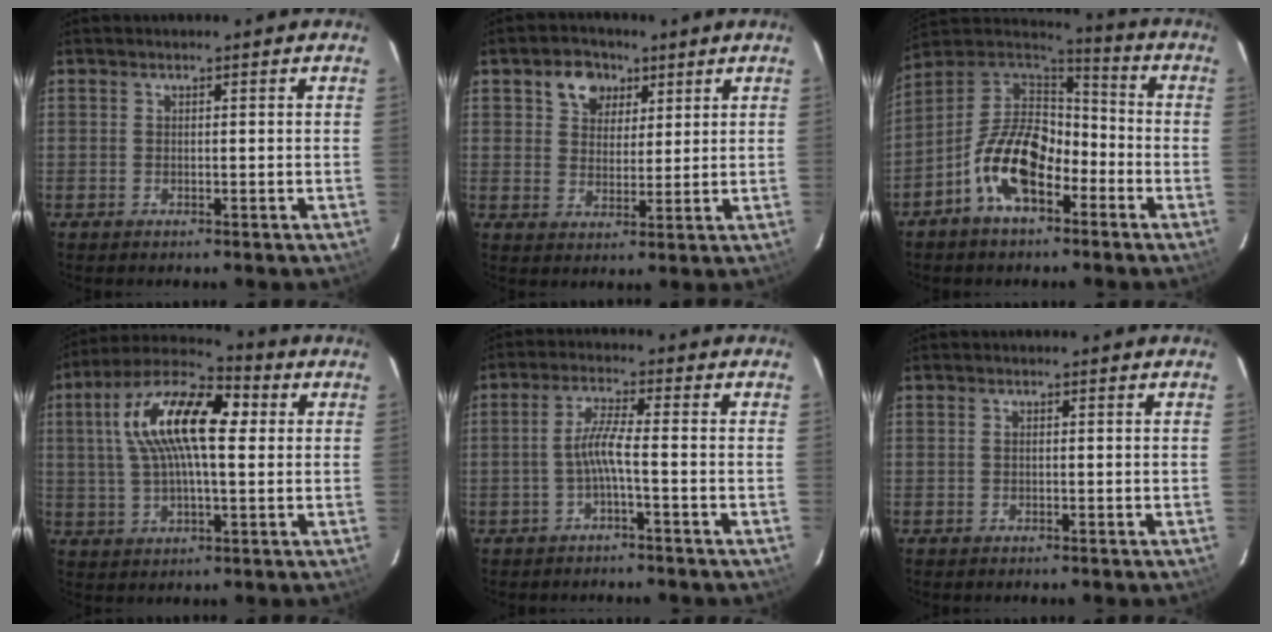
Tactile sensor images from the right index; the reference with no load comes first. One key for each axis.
{"total": 6.7, "fx": 3.4, "fy": 5.1, "fz": 2.7, "tx": -0.045, "ty": 0.017, "tz": 0.060}
{"total": 14.1, "fx": -6.3, "fy": 7.8, "fz": 9.9, "tx": -0.189, "ty": 0.017, "tz": -0.116}
{"total": 16.7, "fx": 3.5, "fy": 6.4, "fz": 15.0, "tx": -0.280, "ty": 0.030, "tz": 0.049}
{"total": 3.9, "fx": -1.6, "fy": -0.4, "fz": 3.6, "tx": -0.080, "ty": 0.008, "tz": -0.030}
{"total": 0.0}